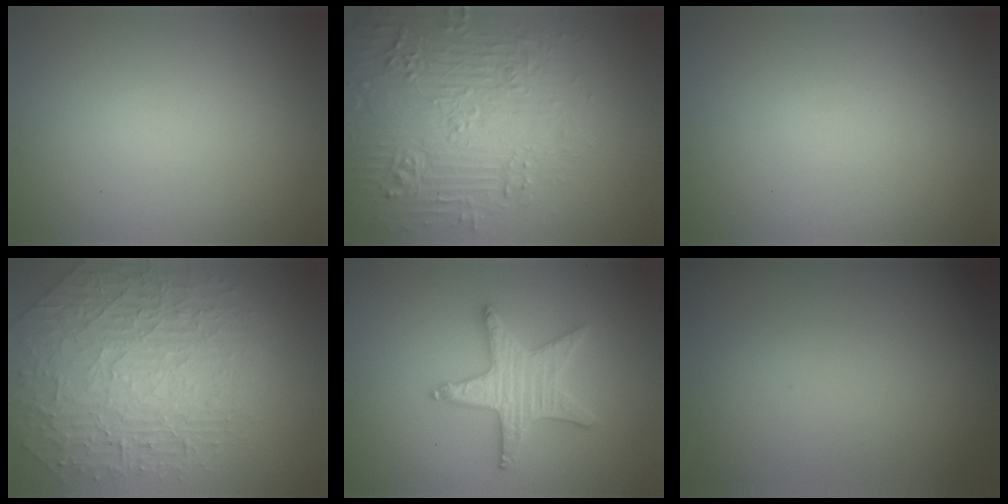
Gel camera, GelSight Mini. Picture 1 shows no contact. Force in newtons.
{"total": 7.5, "press": 7.3, "slide": 1.7}
{"total": 0.0}
{"total": 7.2, "press": 5.8, "slide": 4.2}
{"total": 4.2, "press": 4.1, "slide": 0.8}
{"total": 0.0}